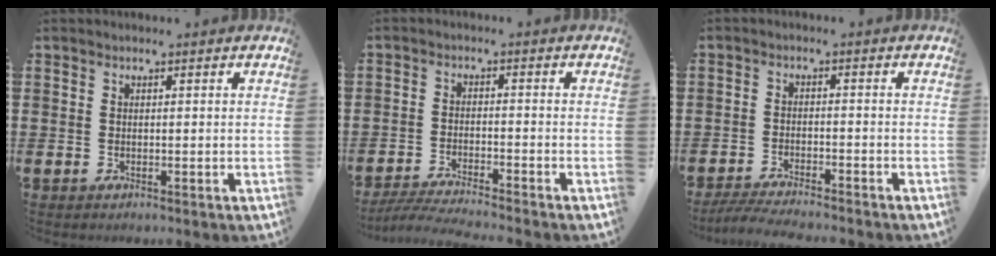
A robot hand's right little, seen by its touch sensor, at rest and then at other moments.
{"total": 3.4, "force": [-3.2, -0.3, 1.2], "torque": [-0.018, -0.004, -0.062]}
{"total": 3.2, "force": [-3.0, -0.1, 1.0], "torque": [-0.022, -0.003, -0.061]}